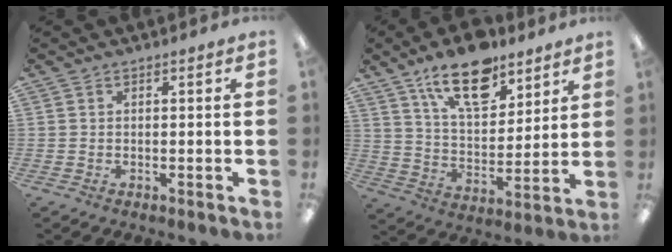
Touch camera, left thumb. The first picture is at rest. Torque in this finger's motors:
{"motor_torque": [0.41, 0.43, 1.53, -1.24, 0.28]}